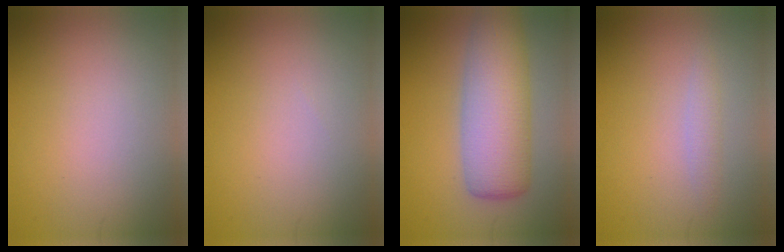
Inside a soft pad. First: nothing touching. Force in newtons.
{"total": 0.0}
{"total": 7.8, "press": 7.8, "slide": 0.2}
{"total": 1.1, "press": 1.1, "slide": 0.1}